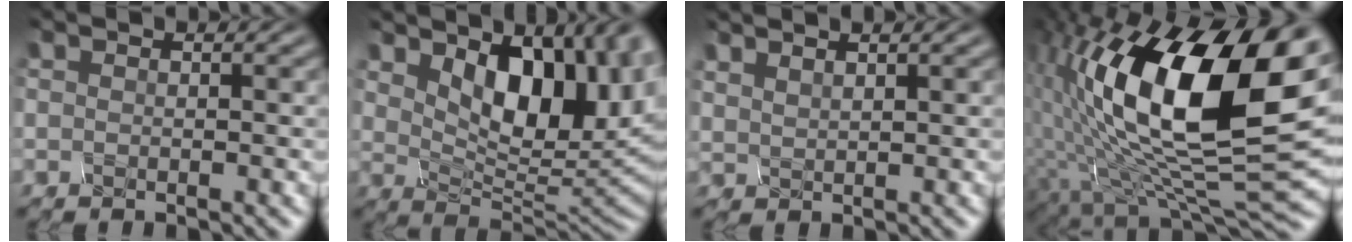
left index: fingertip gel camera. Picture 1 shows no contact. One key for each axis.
{"total": 9.7, "fx": 2.4, "fy": 5.3, "fz": 7.8, "tx": -0.123, "ty": -0.017, "tz": 0.056}
{"total": 1.4, "fx": 1.1, "fy": 0.3, "fz": 0.7, "tx": -0.017, "ty": 0.007, "tz": 0.023}
{"total": 17.5, "fx": 3.0, "fy": 7.6, "fz": 15.5, "tx": -0.284, "ty": 0.005, "tz": 0.058}